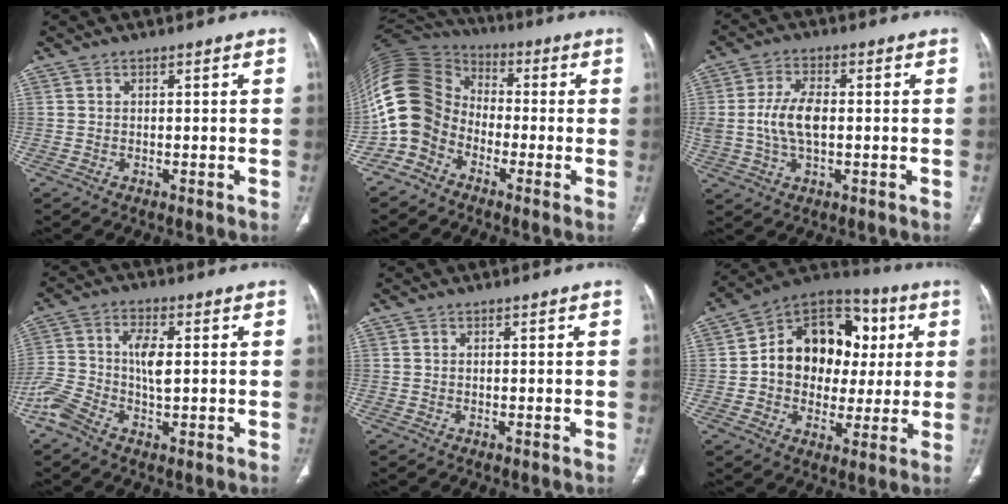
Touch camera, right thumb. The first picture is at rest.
{"total": 14.7, "force": [-5.3, 11.7, 7.1], "torque": [-0.143, 0.064, -0.118]}
{"total": 7.8, "force": [0.0, 4.1, 6.7], "torque": [-0.141, 0.007, 0.000]}
{"total": 9.2, "force": [-1.2, 4.6, 7.9], "torque": [-0.179, 0.022, -0.025]}
{"total": 0.0}
{"total": 19.1, "force": [2.4, 14.8, 11.9], "torque": [-0.124, 0.027, 0.035]}